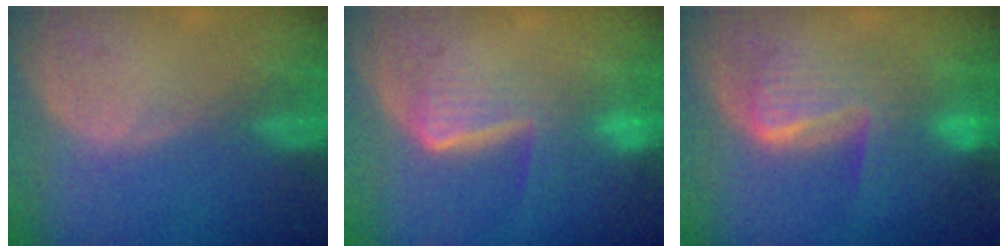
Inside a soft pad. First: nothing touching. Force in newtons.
{"total": 6.7, "press": 5.7, "slide": 3.6}
{"total": 7.4, "press": 7.4, "slide": 0.2}